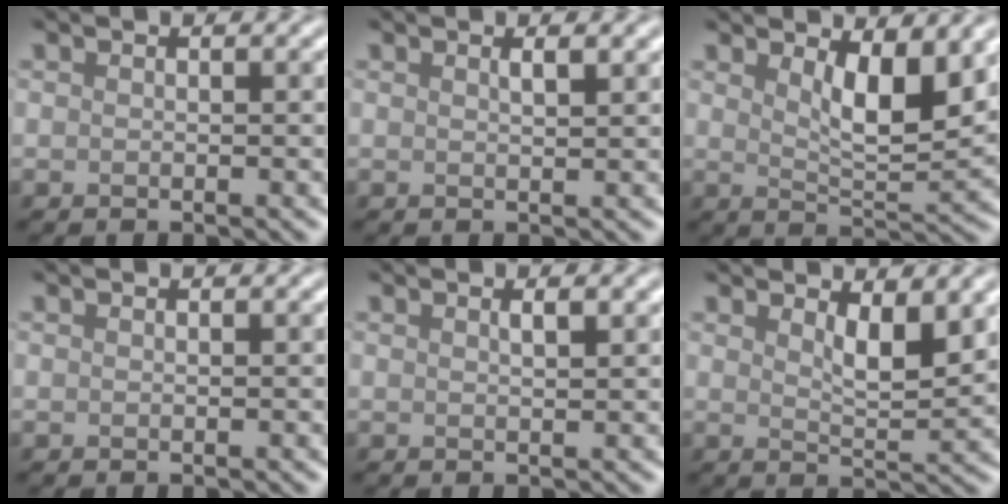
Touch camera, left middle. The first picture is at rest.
{"total": 1.5, "force": [0.8, 0.6, 1.2], "torque": [-0.003, 0.005, 0.002]}
{"total": 5.0, "force": [2.1, 1.5, 4.3], "torque": [-0.071, -0.010, 0.043]}
{"total": 0.0}
{"total": 1.5, "force": [0.7, 0.6, 1.2], "torque": [-0.003, 0.005, 0.002]}
{"total": 3.3, "force": [1.7, 0.9, 2.7], "torque": [-0.045, -0.007, 0.036]}